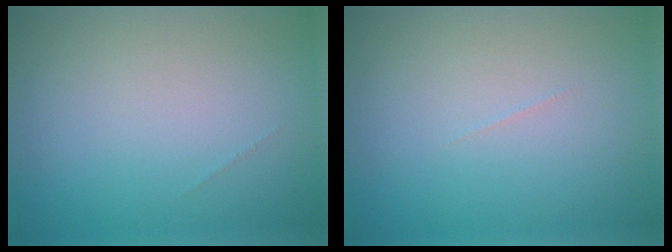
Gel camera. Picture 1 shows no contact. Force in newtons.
{"total": 0.0}